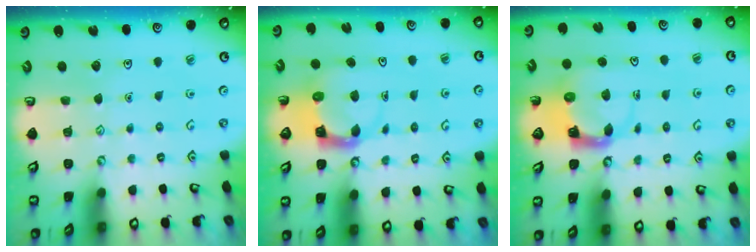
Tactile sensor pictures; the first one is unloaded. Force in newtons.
{"total": 4.0, "press": 4.0, "slide": 0.3}
{"total": 3.7, "press": 3.7, "slide": 0.7}